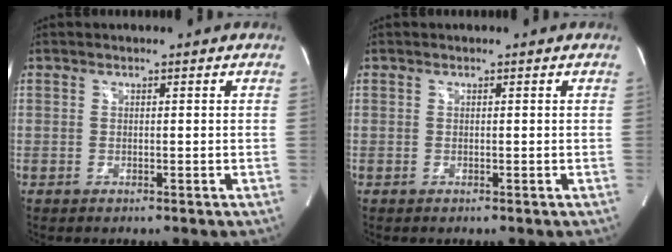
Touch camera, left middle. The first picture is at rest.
{"total": 0.0}